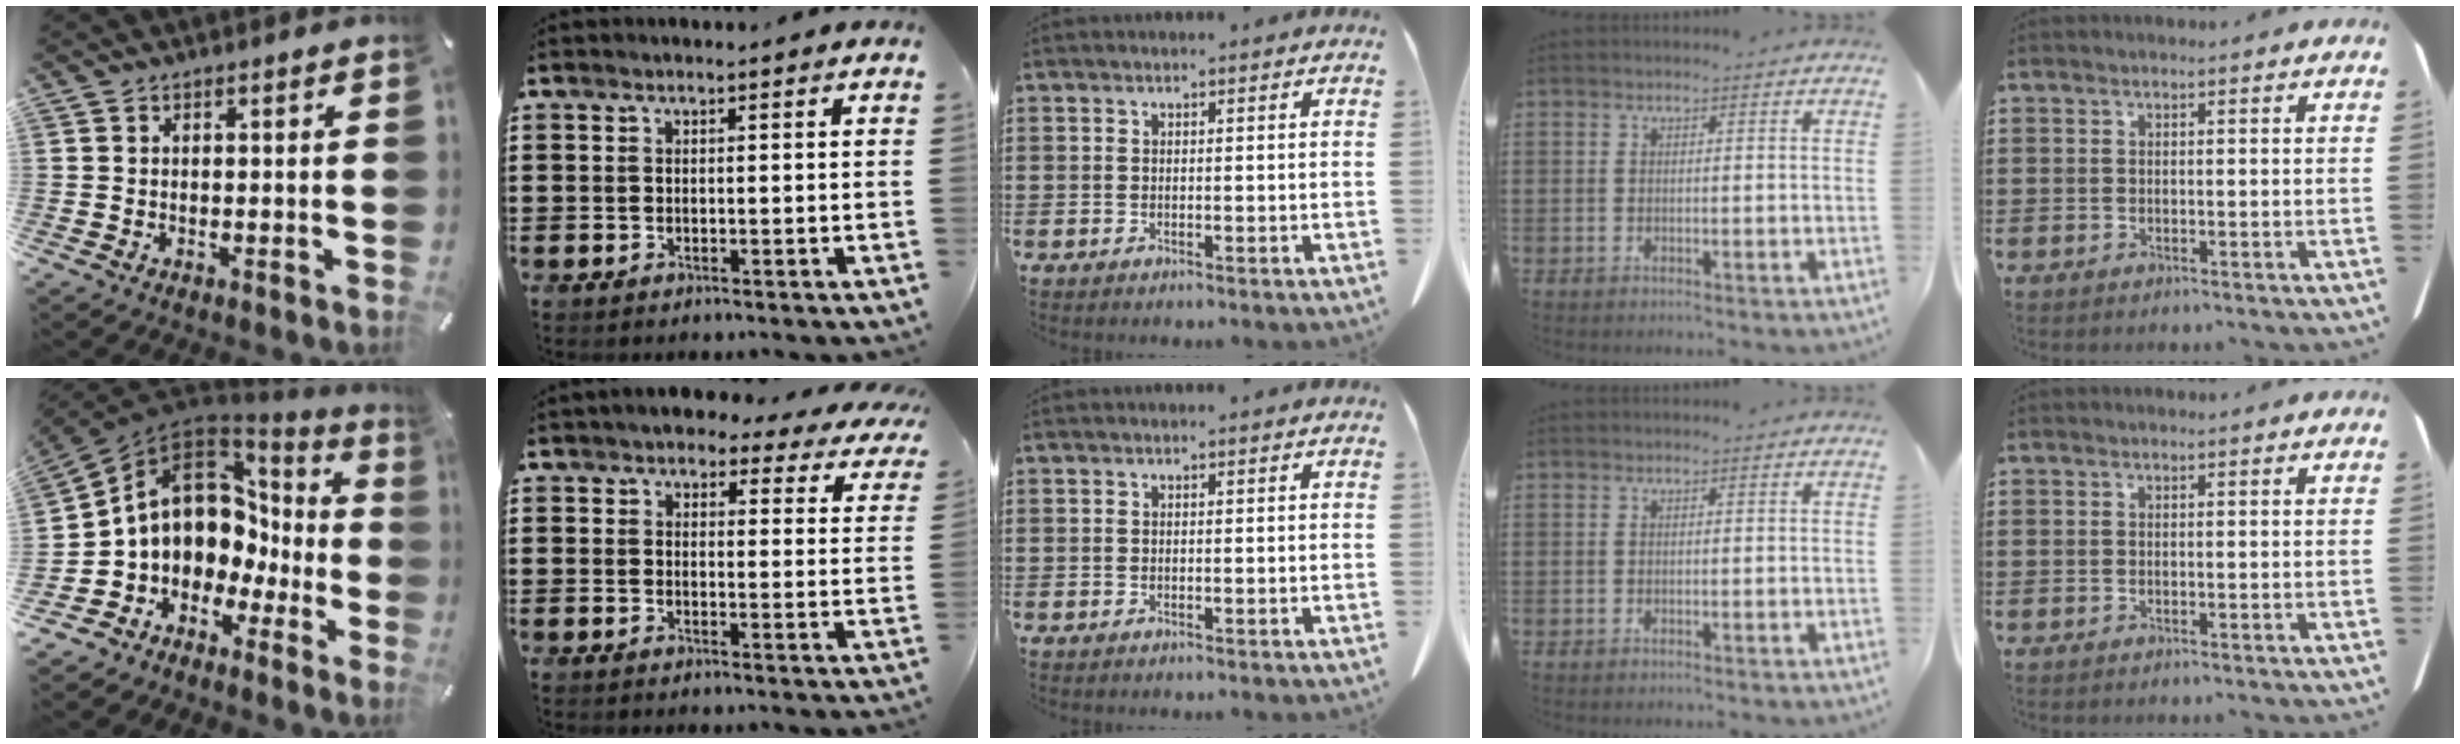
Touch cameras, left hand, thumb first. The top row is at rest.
{"thumb": {"total": 13.4, "force": [2.9, 11.0, 7.1], "torque": [-0.142, -0.029, 0.058]}, "index": {"total": 4.2, "force": [3.9, 1.0, 1.2], "torque": [-0.033, -0.018, 0.067]}}